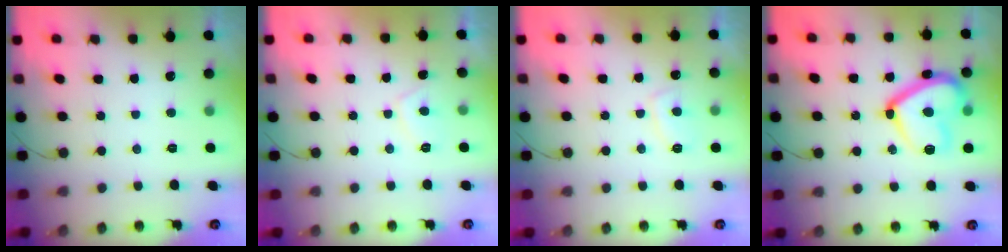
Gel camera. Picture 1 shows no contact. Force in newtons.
{"total": 2.8, "press": 2.8, "slide": 0.7}
{"total": 4.0, "press": 3.9, "slide": 0.8}
{"total": 17.4, "press": 17.3, "slide": 1.3}